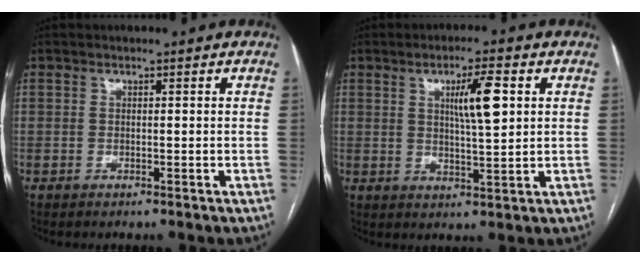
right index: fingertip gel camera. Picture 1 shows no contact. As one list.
[{"total": 6.8, "force": [2.0, 0.8, 6.4], "torque": [-0.110, 0.004, 0.036]}]